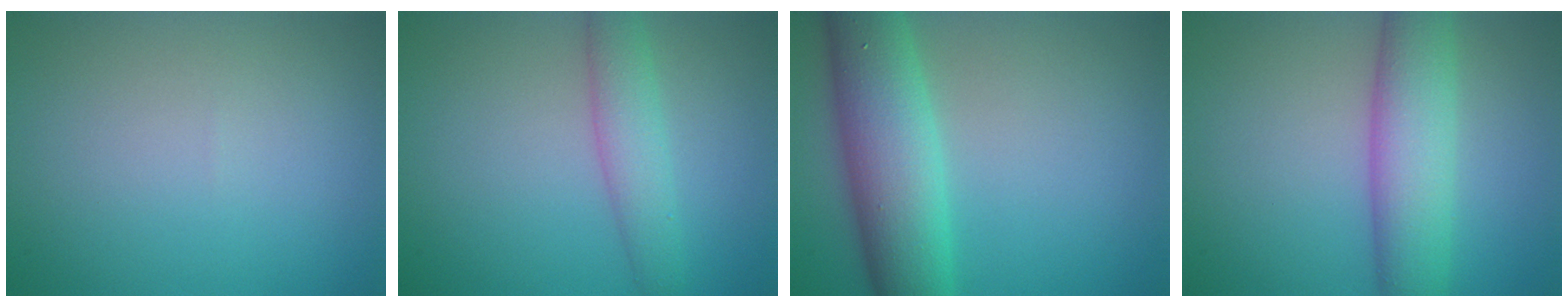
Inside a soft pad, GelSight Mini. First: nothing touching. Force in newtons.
{"total": 3.2, "press": 3.2, "slide": 0.1}
{"total": 8.2, "press": 8.2, "slide": 0.3}
{"total": 6.2, "press": 6.2, "slide": 0.2}